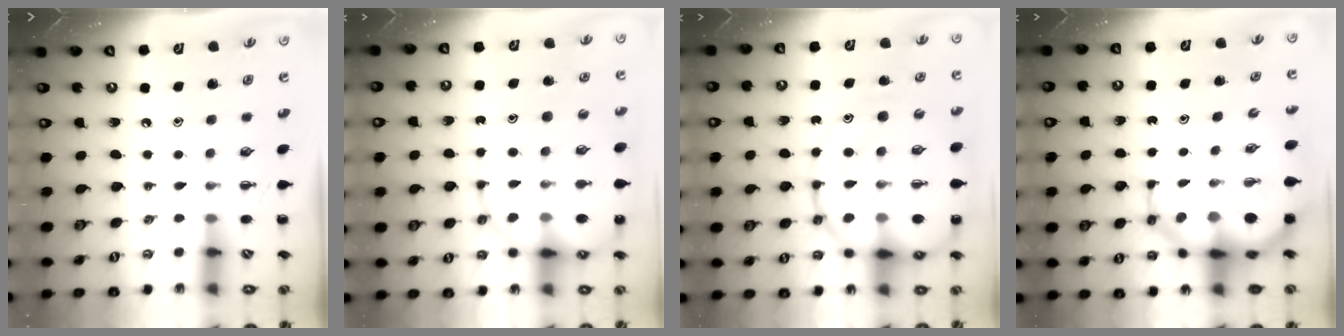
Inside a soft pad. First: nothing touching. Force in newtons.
{"total": 15.2, "press": 14.9, "slide": 2.8}
{"total": 23.5, "press": 23.3, "slide": 3.2}
{"total": 10.7, "press": 10.3, "slide": 3.0}